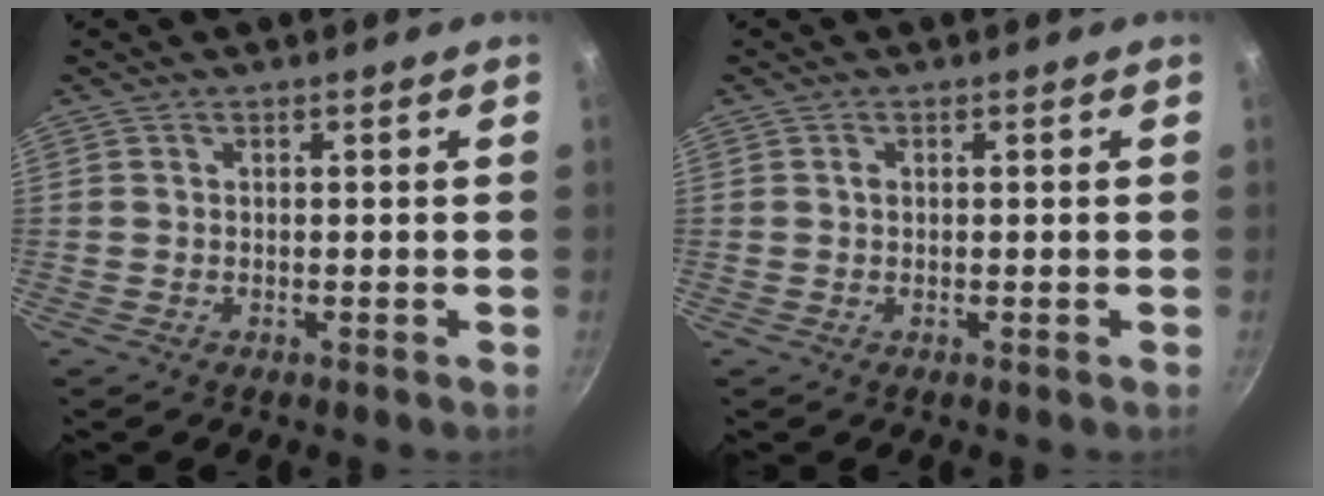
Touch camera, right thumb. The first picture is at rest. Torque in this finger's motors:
{"motor_torque": [0.56, 0.44, 0.54, 0.29, -0.04]}